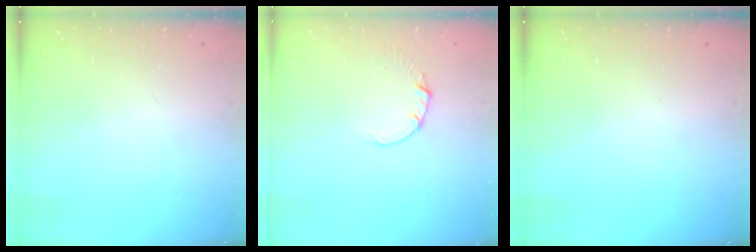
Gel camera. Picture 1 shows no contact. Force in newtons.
{"total": 0.5, "press": 0.5, "slide": 0.1}
{"total": 0.0}